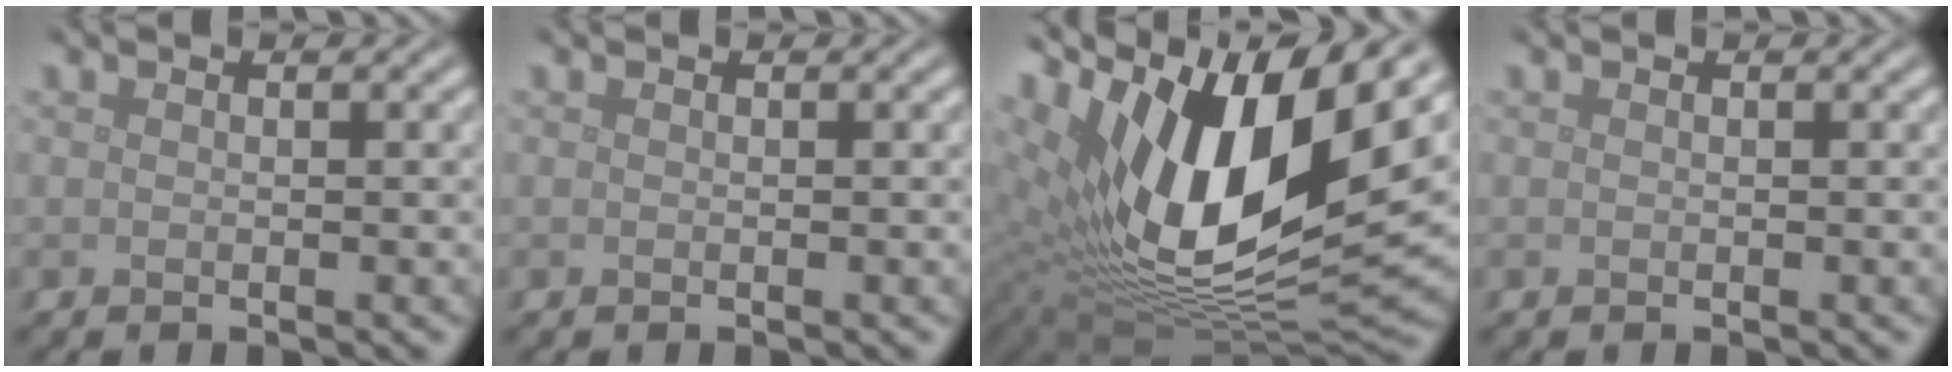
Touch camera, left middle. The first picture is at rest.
{"total": 0.0}
{"total": 16.7, "force": [6.4, 7.4, 13.5], "torque": [-0.252, 0.005, 0.109]}
{"total": 0.0}